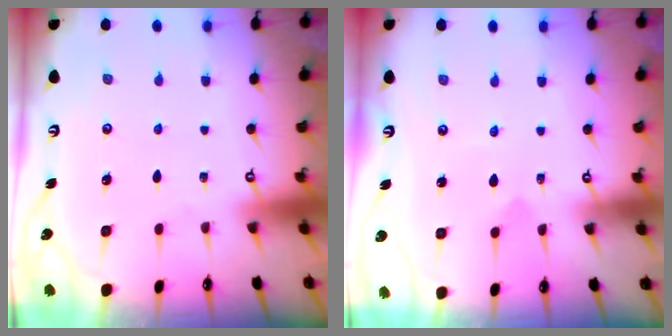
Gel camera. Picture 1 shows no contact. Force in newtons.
{"total": 1.9, "press": 1.9, "slide": 0.1}